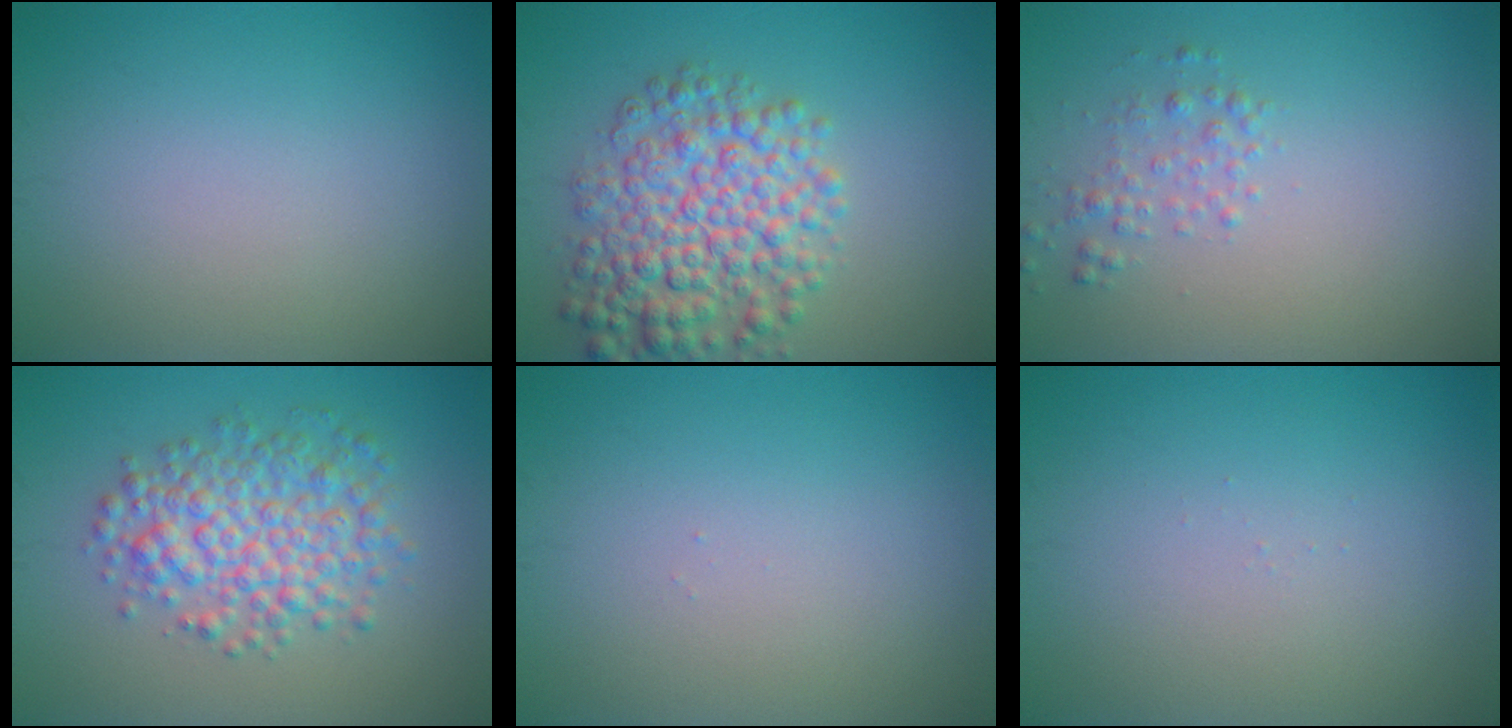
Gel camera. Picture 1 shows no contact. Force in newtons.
{"total": 7.3, "press": 7.3, "slide": 0.1}
{"total": 1.6, "press": 1.6, "slide": 0.1}
{"total": 5.4, "press": 5.4, "slide": 0.1}
{"total": 0.0}
{"total": 0.0}